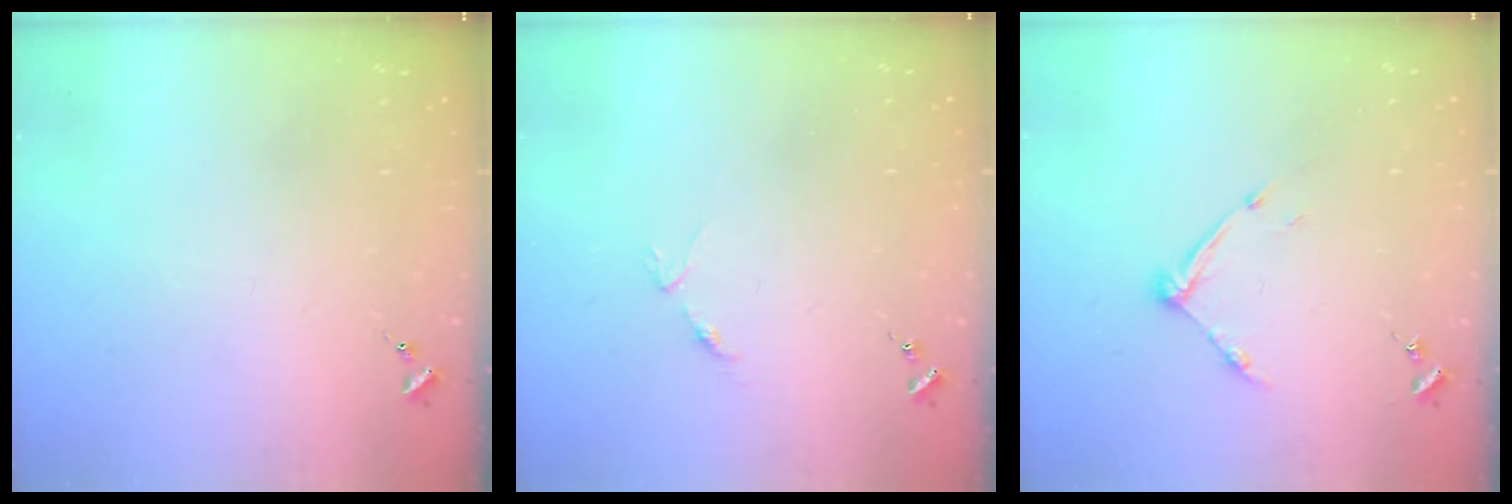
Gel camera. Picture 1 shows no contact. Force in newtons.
{"total": 3.7, "press": 3.7, "slide": 0.3}
{"total": 8.4, "press": 8.4, "slide": 0.5}